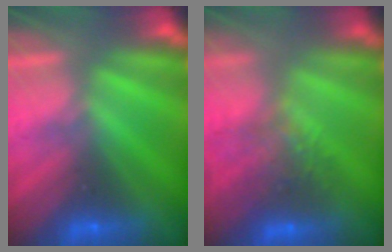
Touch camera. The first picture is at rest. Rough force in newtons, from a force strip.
{"total": 4.6}